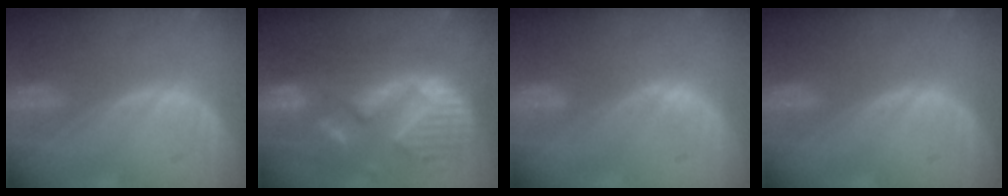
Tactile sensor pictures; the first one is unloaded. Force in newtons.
{"total": 13.2, "press": 13.1, "slide": 1.4}
{"total": 1.3, "press": 1.1, "slide": 0.8}
{"total": 0.0}